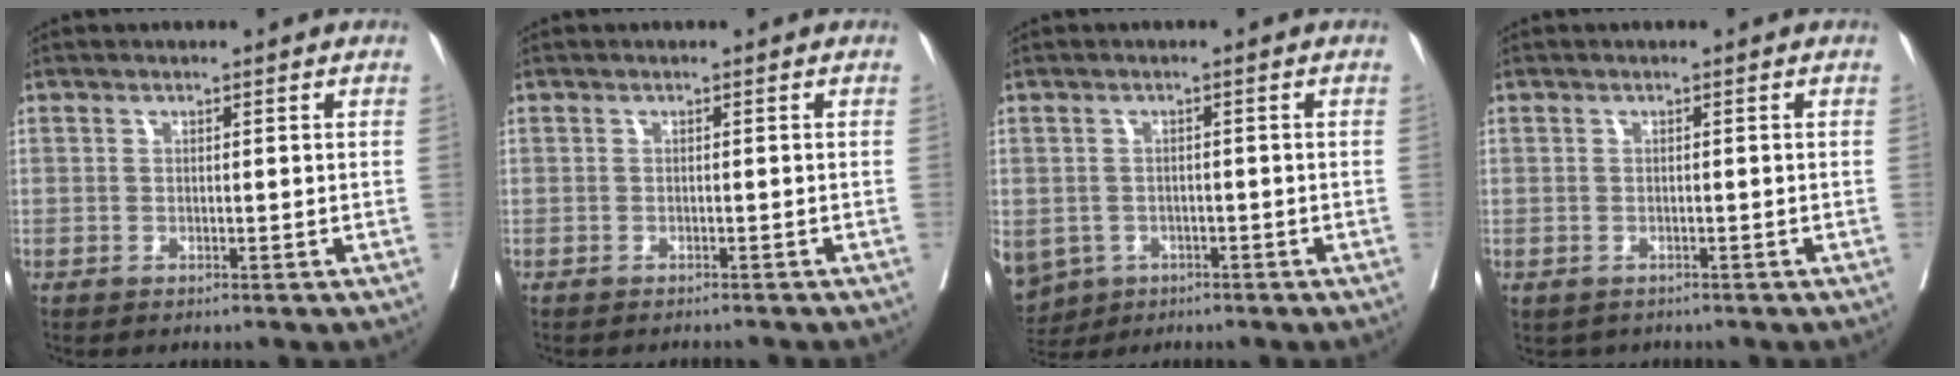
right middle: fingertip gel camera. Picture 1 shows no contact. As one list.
[{"total": 3.1, "force": [-3.0, 0.2, 0.8], "torque": [-0.008, -0.007, -0.036]}, {"total": 11.6, "force": [-5.3, 9.5, 4.0], "torque": [-0.128, -0.009, -0.066]}, {"total": 1.7, "force": [-1.2, 1.1, 0.3], "torque": [-0.006, -0.001, -0.015]}]